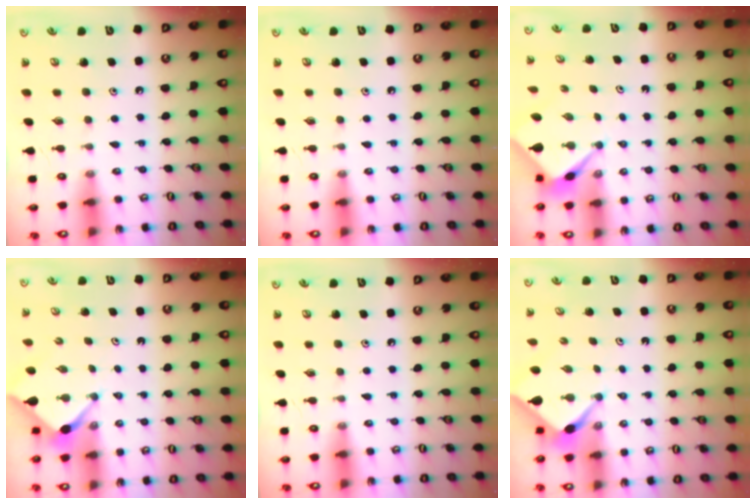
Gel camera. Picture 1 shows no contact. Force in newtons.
{"total": 0.0}
{"total": 2.6, "press": 2.6, "slide": 0.2}
{"total": 2.7, "press": 2.7, "slide": 0.4}
{"total": 0.0}
{"total": 2.1, "press": 2.1, "slide": 0.3}